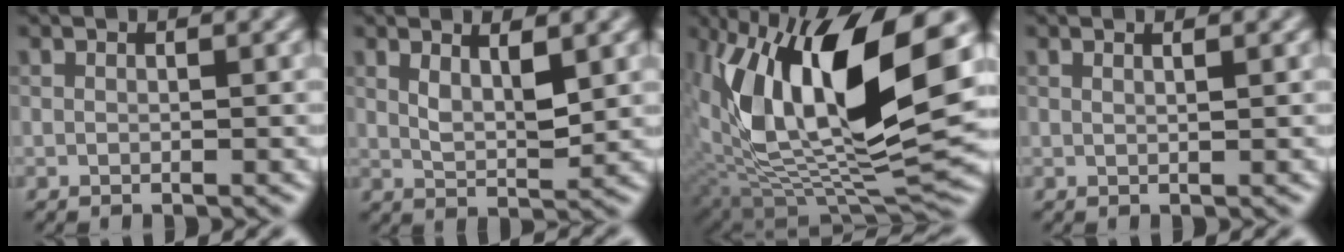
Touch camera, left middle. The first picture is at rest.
{"total": 2.8, "force": [1.1, 0.7, 2.4], "torque": [-0.056, -0.006, 0.033]}
{"total": 14.9, "force": [3.7, 6.2, 13.0], "torque": [-0.248, 0.002, 0.070]}
{"total": 0.9, "force": [0.5, 0.4, 0.6], "torque": [0.003, 0.007, -0.005]}